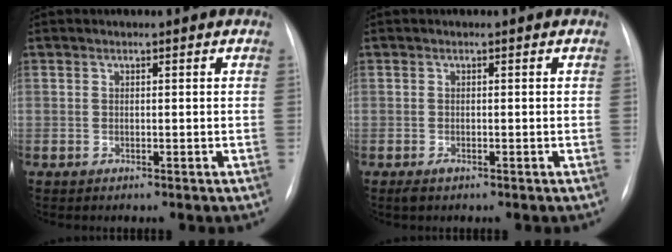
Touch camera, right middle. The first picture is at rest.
{"total": 1.0, "force": [-0.6, 0.3, 0.7], "torque": [-0.014, -0.002, -0.007]}